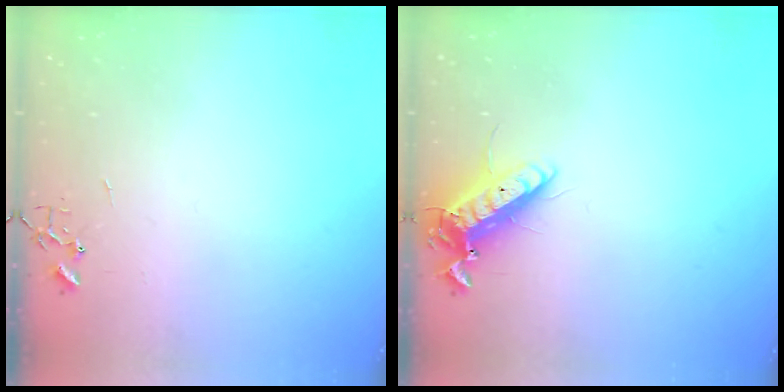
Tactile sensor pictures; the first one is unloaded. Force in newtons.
{"total": 13.1, "press": 12.9, "slide": 2.5}